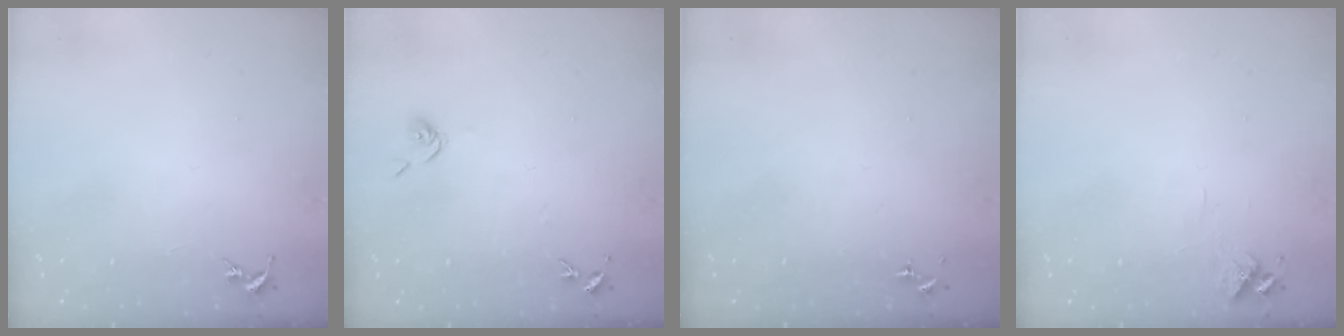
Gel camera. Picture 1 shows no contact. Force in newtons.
{"total": 6.3, "press": 6.3, "slide": 0.5}
{"total": 0.0}
{"total": 6.4, "press": 6.4, "slide": 0.8}